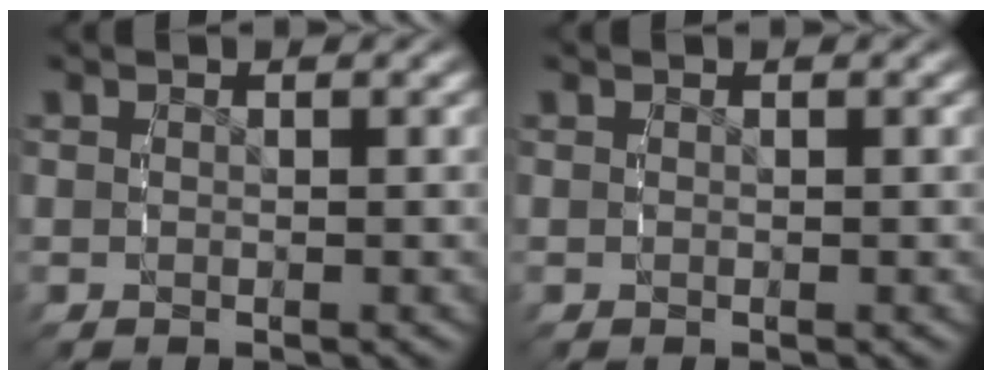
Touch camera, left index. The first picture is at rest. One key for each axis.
{"total": 0.0}